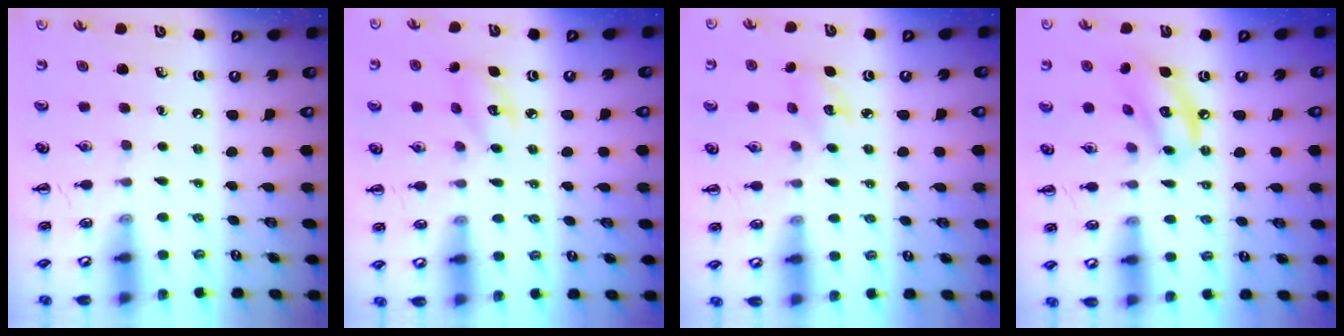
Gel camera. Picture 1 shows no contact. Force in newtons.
{"total": 5.2, "press": 5.1, "slide": 0.9}
{"total": 4.1, "press": 3.9, "slide": 1.2}
{"total": 10.2, "press": 10.1, "slide": 1.2}